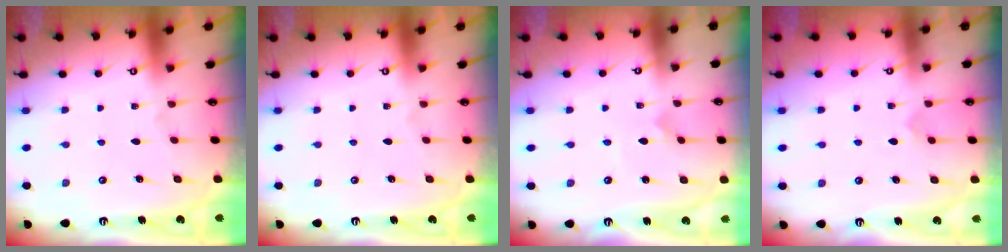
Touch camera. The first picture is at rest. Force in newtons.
{"total": 0.0}
{"total": 1.3, "press": 1.3, "slide": 0.1}
{"total": 5.0, "press": 5.0, "slide": 0.3}